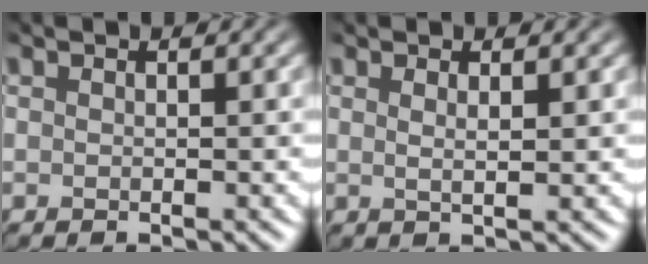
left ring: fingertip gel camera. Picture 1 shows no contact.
{"total": 1.5, "force": [0.7, 0.4, 1.3], "torque": [-0.017, 0.002, 0.003]}